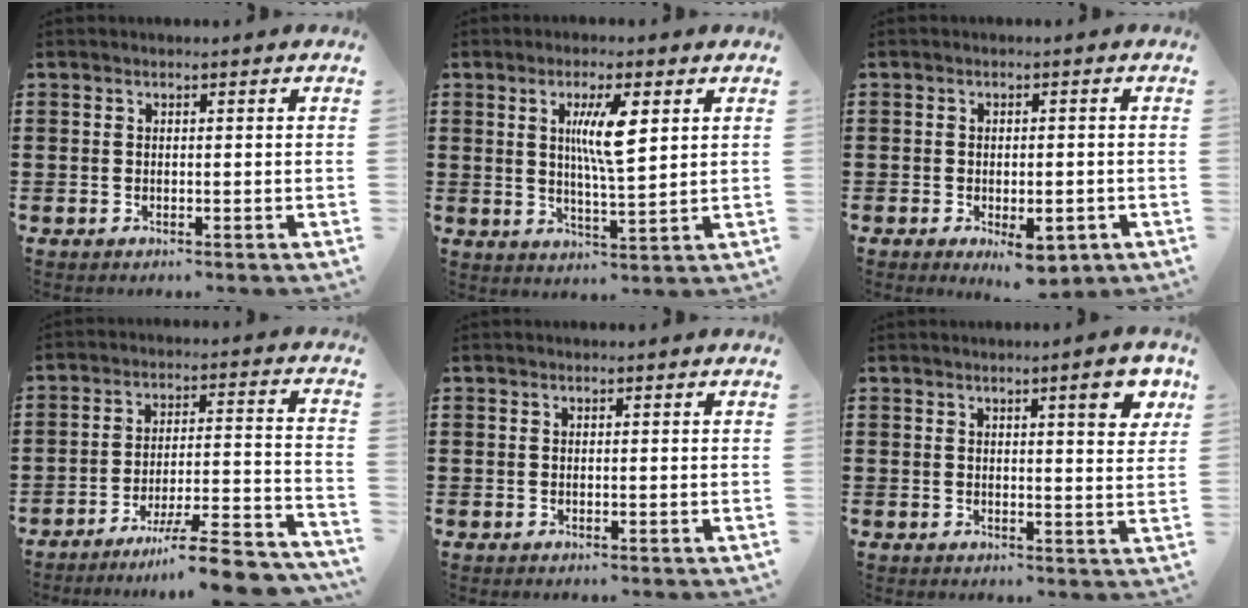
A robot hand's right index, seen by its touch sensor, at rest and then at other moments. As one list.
[{"total": 6.9, "force": [2.0, 1.4, 6.5], "torque": [-0.122, 0.000, 0.029]}, {"total": 4.0, "force": [-2.3, 1.7, 2.8], "torque": [-0.050, 0.000, -0.042]}, {"total": 8.5, "force": [-7.2, 0.1, 4.5], "torque": [-0.063, 0.007, -0.136]}, {"total": 0.0}, {"total": 5.8, "force": [2.9, 1.1, 4.9], "torque": [-0.061, -0.008, 0.040]}]